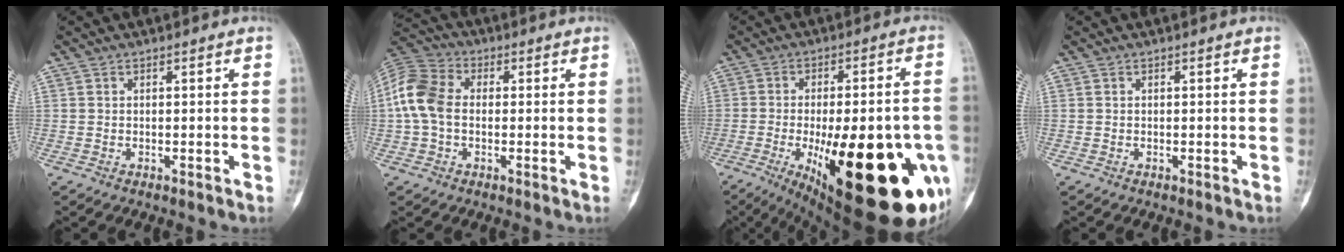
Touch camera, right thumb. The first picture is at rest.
{"total": 10.3, "force": [0.0, 7.5, 7.1], "torque": [-0.146, 0.029, -0.012]}
{"total": 31.9, "force": [-9.9, 10.9, 28.3], "torque": [-0.334, -0.011, -0.119]}
{"total": 0.0}